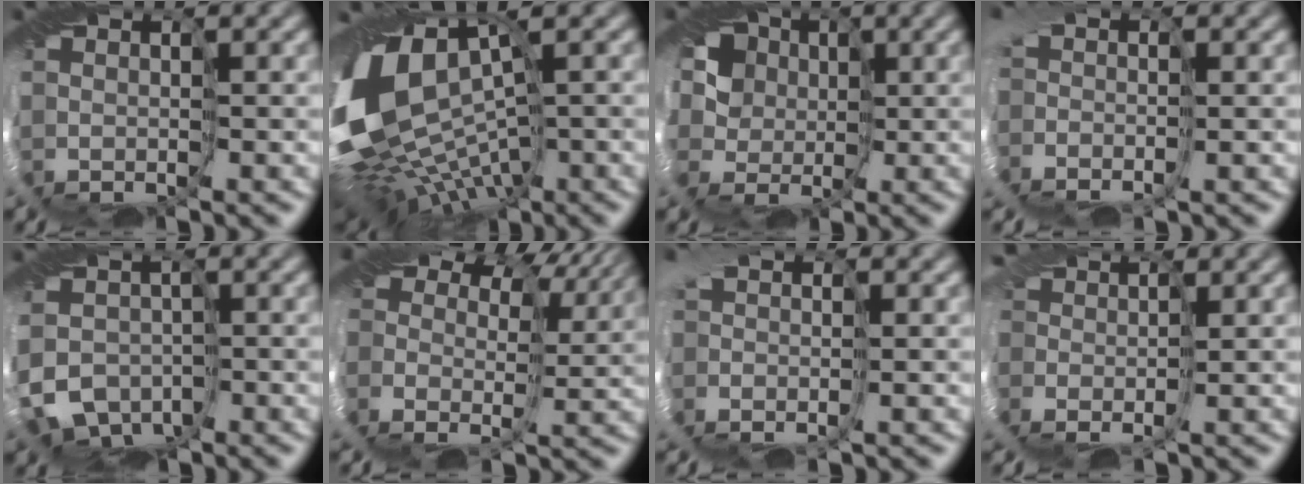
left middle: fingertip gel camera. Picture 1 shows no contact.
{"total": 15.6, "force": [-2.7, 9.1, 12.3], "torque": [-0.226, -0.021, -0.013]}
{"total": 5.9, "force": [0.9, 5.1, 2.9], "torque": [-0.040, 0.021, -0.019]}
{"total": 2.8, "force": [-1.0, 1.9, 1.9], "torque": [-0.026, 0.004, -0.021]}
{"total": 4.7, "force": [-2.4, 3.7, 1.7], "torque": [-0.021, -0.003, -0.056]}
{"total": 12.8, "force": [6.5, 8.3, 7.2], "torque": [-0.141, 0.043, 0.092]}
{"total": 2.3, "force": [-0.8, 1.4, 1.7], "torque": [-0.030, 0.005, -0.021]}
{"total": 2.1, "force": [-0.6, 1.6, 1.3], "torque": [-0.034, 0.001, -0.022]}